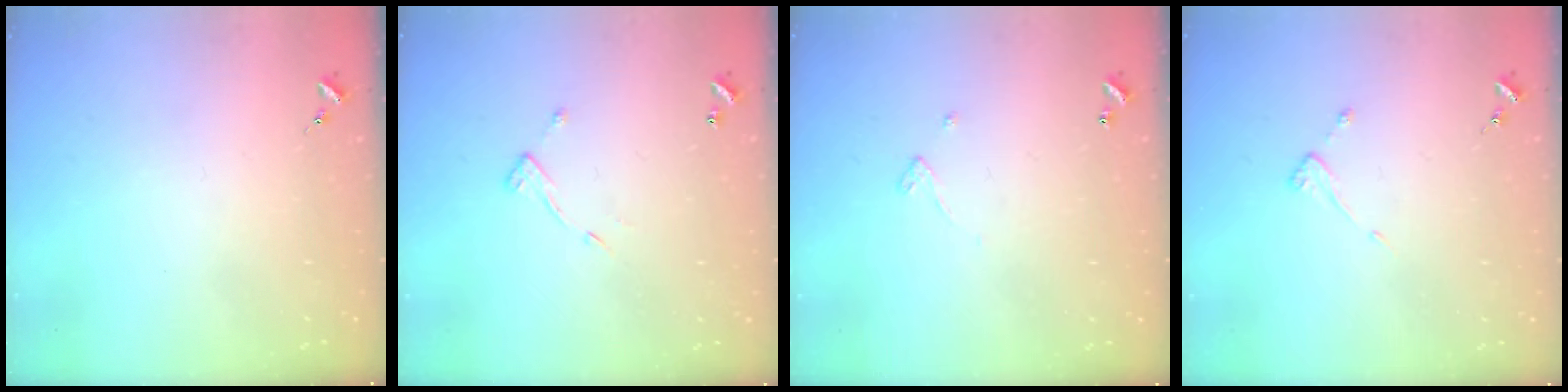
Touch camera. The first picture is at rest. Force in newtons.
{"total": 7.2, "press": 7.2, "slide": 0.5}
{"total": 2.6, "press": 2.6, "slide": 0.2}
{"total": 3.6, "press": 3.6, "slide": 0.3}